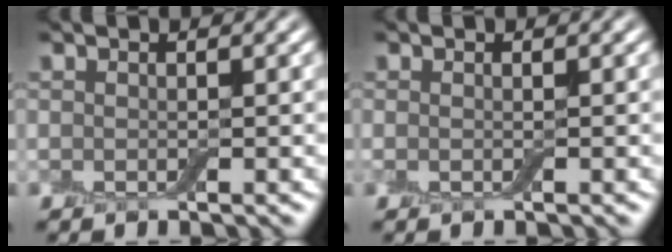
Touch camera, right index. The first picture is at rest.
{"total": 0.6, "force": [0.0, 0.1, 0.6], "torque": [-0.013, -0.002, -0.002]}